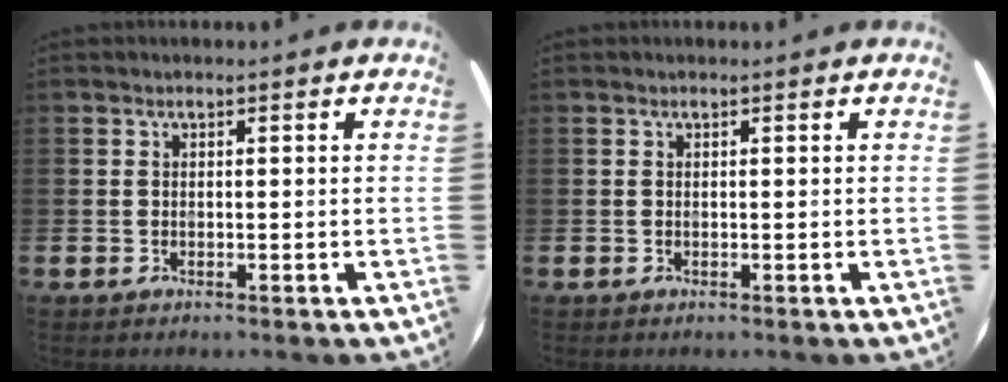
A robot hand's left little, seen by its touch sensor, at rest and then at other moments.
{"total": 0.0}